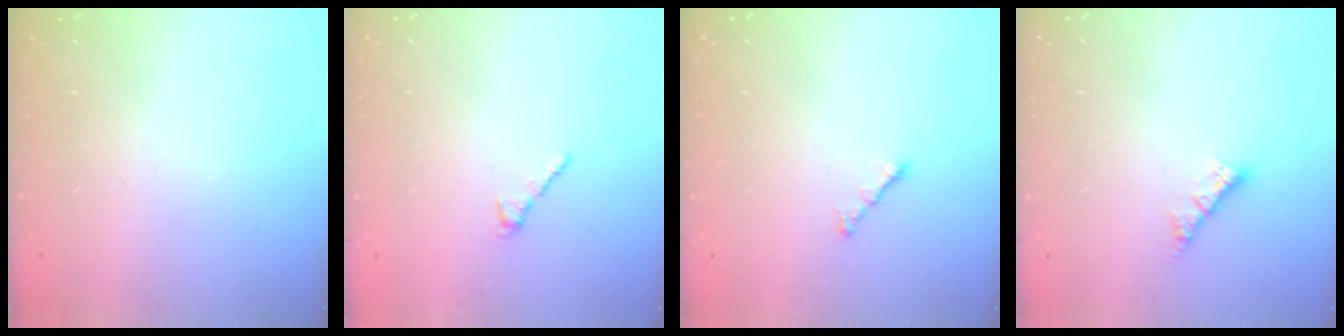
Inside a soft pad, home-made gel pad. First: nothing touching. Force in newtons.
{"total": 2.2, "press": 2.2, "slide": 0.4}
{"total": 1.7, "press": 1.6, "slide": 0.6}
{"total": 3.6, "press": 3.6, "slide": 0.1}